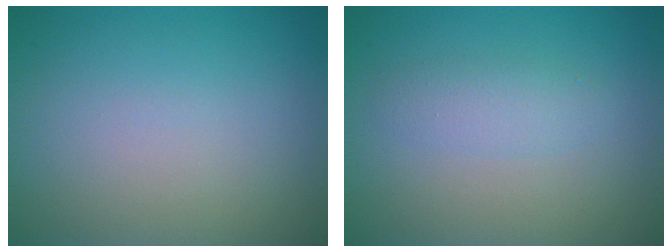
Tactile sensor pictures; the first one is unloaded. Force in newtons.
{"total": 1.9, "press": 1.9, "slide": 0.0}